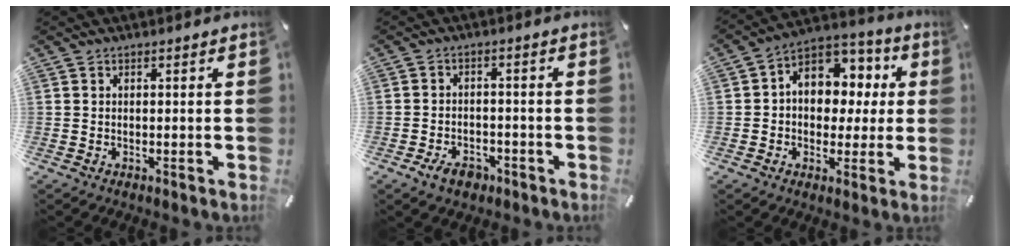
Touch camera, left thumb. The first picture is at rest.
{"total": 5.1, "force": [-3.1, 3.2, 2.4], "torque": [-0.047, 0.014, -0.057]}
{"total": 9.8, "force": [1.5, 8.6, 4.2], "torque": [-0.067, -0.013, 0.032]}